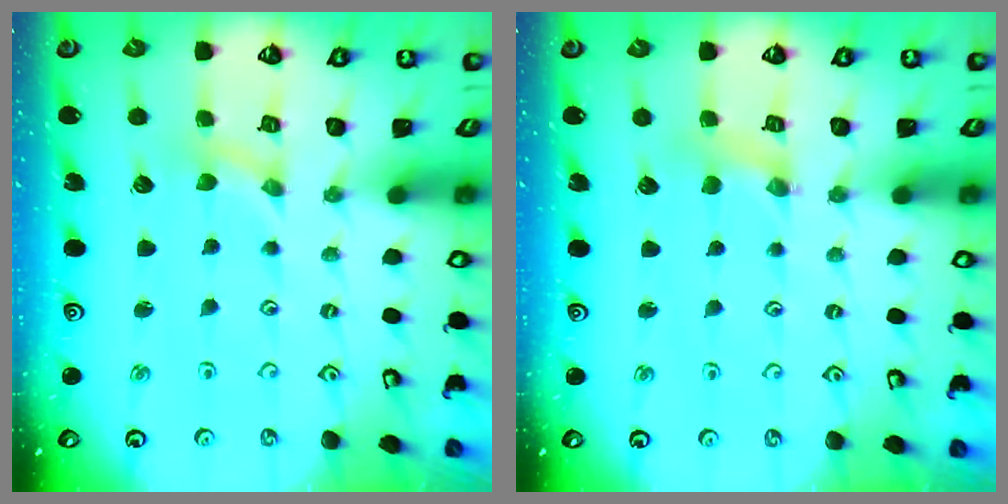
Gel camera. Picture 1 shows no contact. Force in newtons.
{"total": 1.5, "press": 1.5, "slide": 0.3}